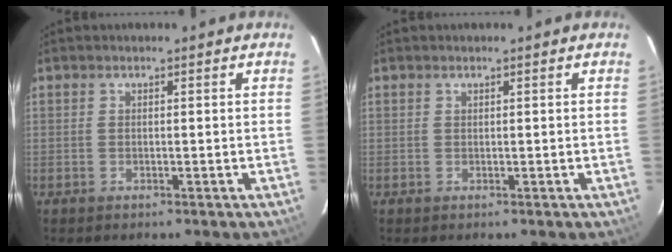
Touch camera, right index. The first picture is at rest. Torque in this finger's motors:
{"motor_torque": [-0.10, 0.17, 0.03, 0.01]}